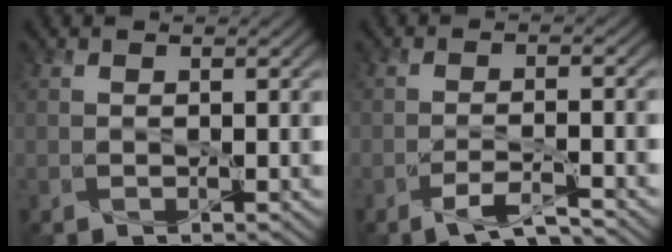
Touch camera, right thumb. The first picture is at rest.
{"total": 3.6, "force": [-2.6, 0.5, 2.4], "torque": [-0.046, 0.002, -0.054]}